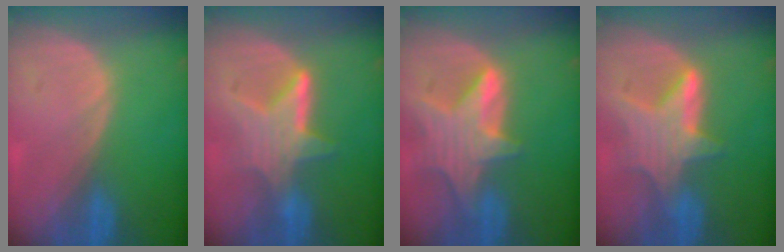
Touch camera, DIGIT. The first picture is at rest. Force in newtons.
{"total": 6.2, "press": 6.1, "slide": 0.9}
{"total": 8.1, "press": 7.3, "slide": 3.6}
{"total": 6.8, "press": 6.6, "slide": 1.6}